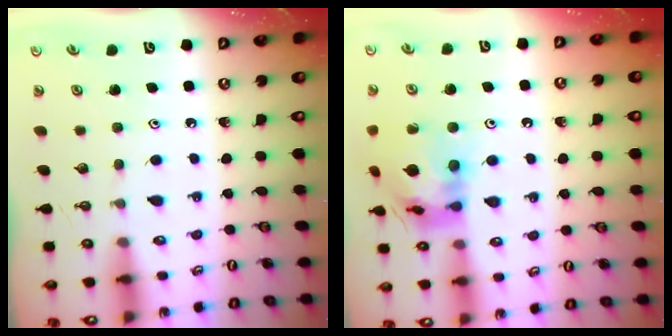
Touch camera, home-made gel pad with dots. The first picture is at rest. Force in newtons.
{"total": 15.8, "press": 15.7, "slide": 1.7}